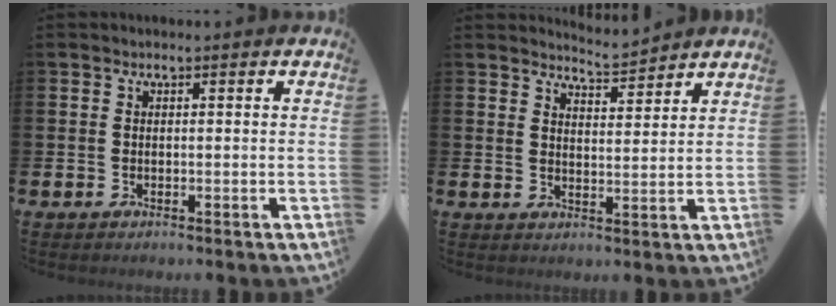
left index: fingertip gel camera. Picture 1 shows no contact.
{"total": 4.8, "force": [4.8, 0.1, 0.0], "torque": [-0.009, -0.031, 0.088]}